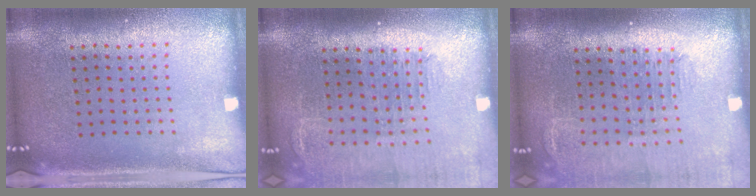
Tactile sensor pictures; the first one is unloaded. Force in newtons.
{"total": 1.4, "press": 1.4, "slide": 0.2}
{"total": 1.4, "press": 1.4, "slide": 0.2}